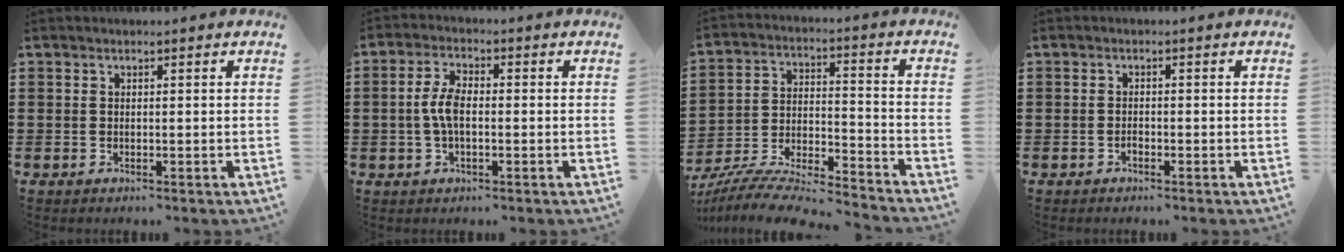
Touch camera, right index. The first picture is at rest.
{"total": 5.2, "force": [-0.4, 2.4, 4.6], "torque": [-0.113, -0.004, -0.016]}
{"total": 8.3, "force": [-7.8, 0.8, 2.7], "torque": [-0.056, 0.000, -0.158]}
{"total": 0.8, "force": [-0.6, 0.4, 0.4], "torque": [-0.011, -0.002, -0.010]}